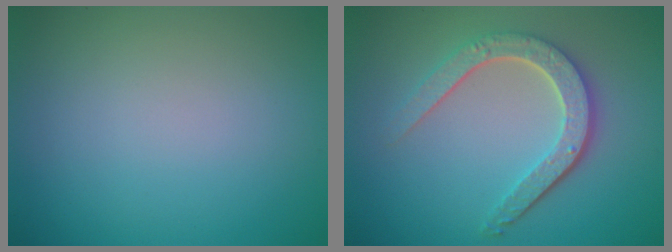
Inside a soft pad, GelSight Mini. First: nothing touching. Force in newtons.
{"total": 4.7, "press": 3.6, "slide": 3.0}